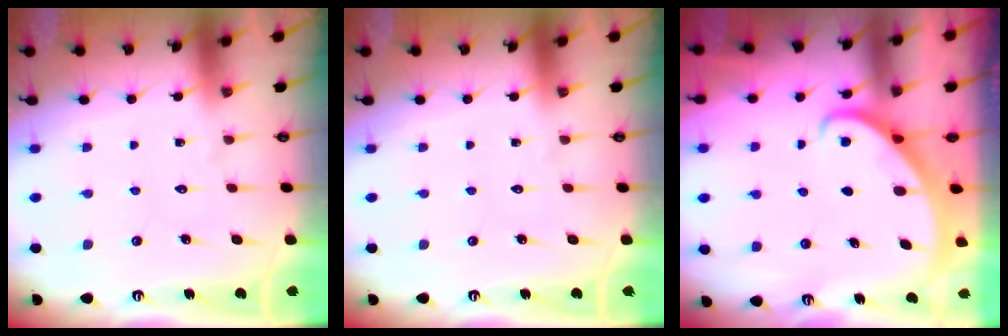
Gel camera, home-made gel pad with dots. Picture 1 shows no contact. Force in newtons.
{"total": 0.0}
{"total": 2.3, "press": 2.3, "slide": 0.2}